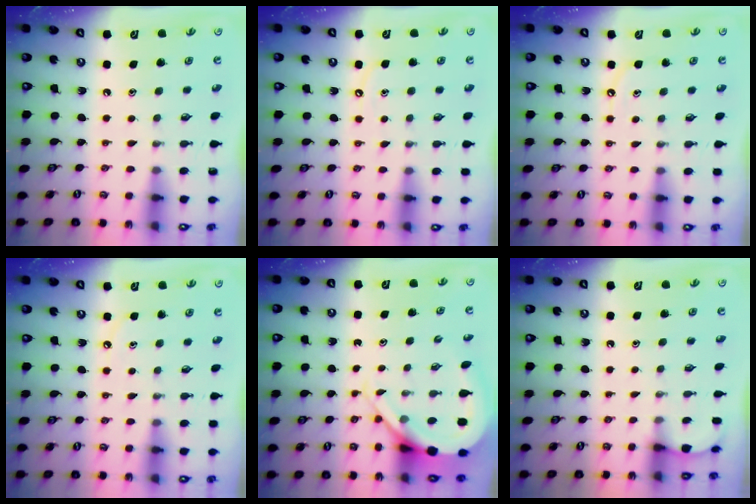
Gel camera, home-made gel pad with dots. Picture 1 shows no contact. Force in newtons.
{"total": 4.9, "press": 4.9, "slide": 0.5}
{"total": 4.0, "press": 3.9, "slide": 0.6}
{"total": 4.3, "press": 4.3, "slide": 0.6}
{"total": 8.7, "press": 8.6, "slide": 0.7}
{"total": 1.9, "press": 1.9, "slide": 0.2}